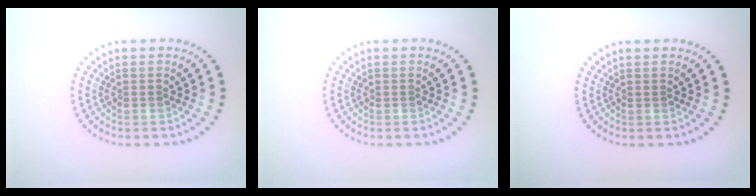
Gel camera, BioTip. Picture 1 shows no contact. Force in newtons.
{"total": 0.0}
{"total": 0.0}